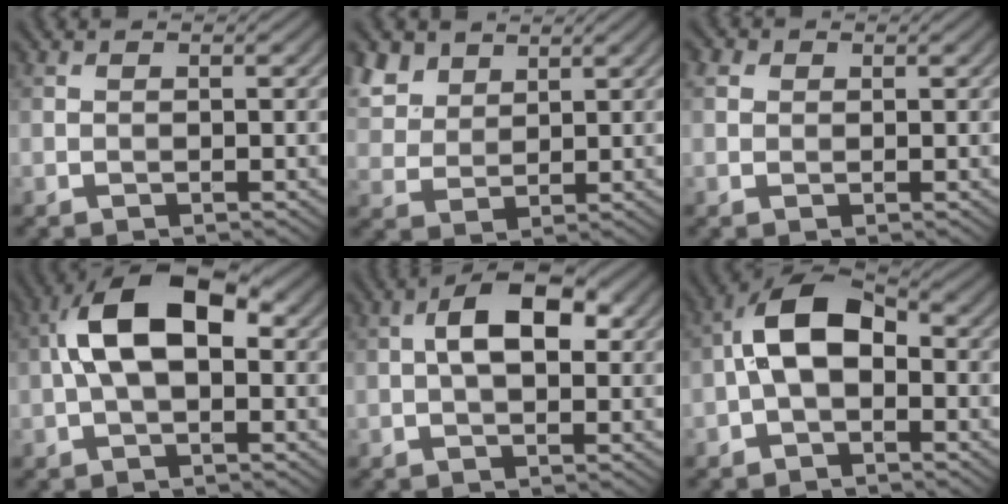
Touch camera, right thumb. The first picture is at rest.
{"total": 6.5, "force": [4.1, 3.9, 3.0], "torque": [-0.096, 0.007, 0.086]}
{"total": 1.9, "force": [0.8, 1.6, 0.8], "torque": [-0.023, 0.005, 0.011]}
{"total": 9.9, "force": [0.8, 5.1, 8.4], "torque": [-0.165, 0.022, 0.004]}
{"total": 6.3, "force": [0.8, 3.2, 5.3], "torque": [-0.086, 0.010, 0.008]}
{"total": 8.0, "force": [-0.8, 4.7, 6.4], "torque": [-0.127, 0.017, -0.027]}